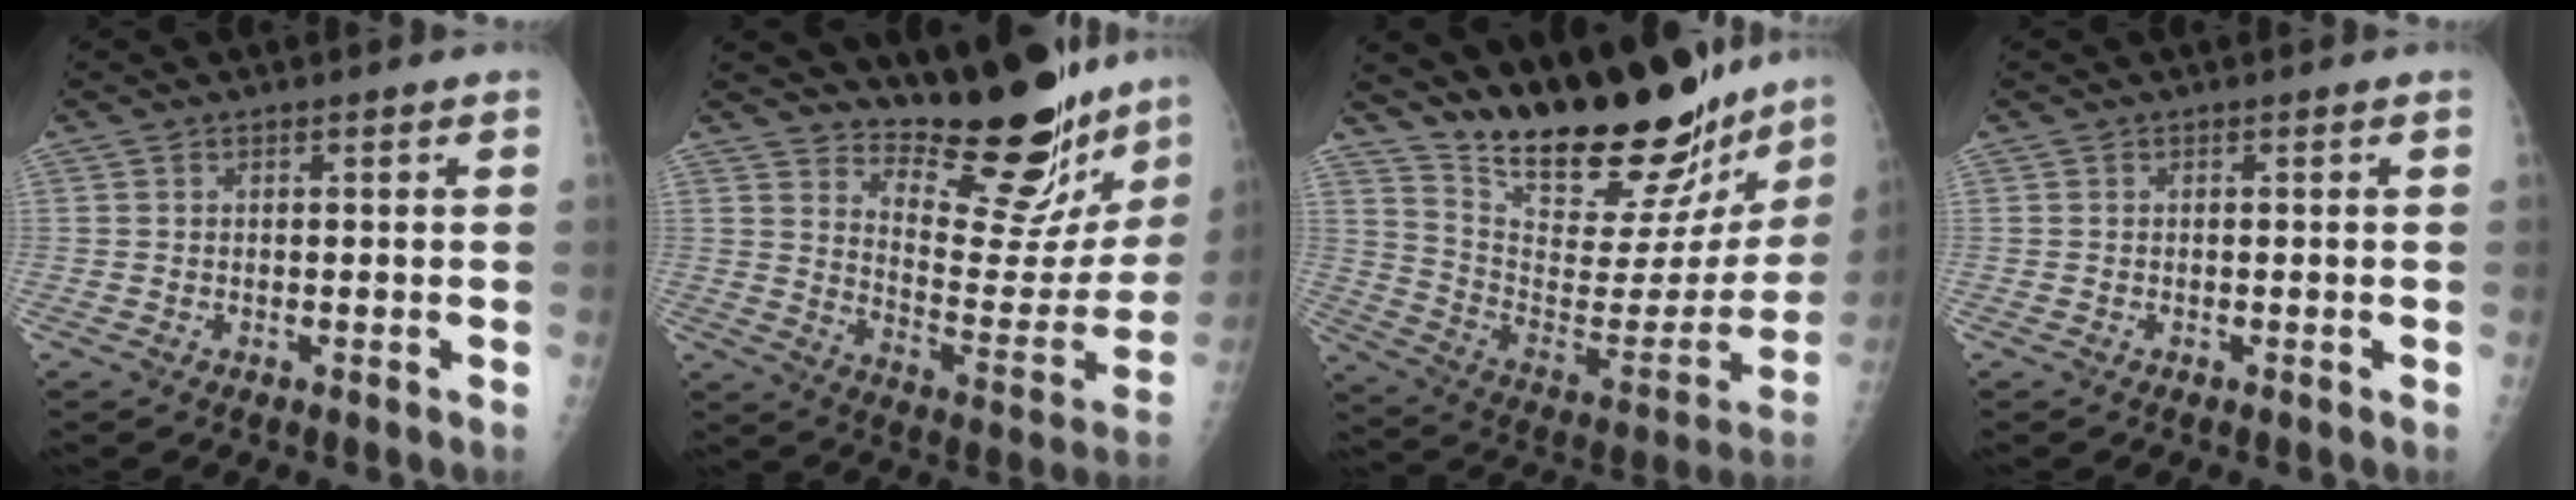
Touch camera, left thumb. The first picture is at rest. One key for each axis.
{"total": 21.8, "fx": 19.1, "fy": 5.4, "fz": 8.9, "tx": -0.083, "ty": -0.159, "tz": 0.269}
{"total": 29.7, "fx": 25.4, "fy": 8.2, "fz": 13.0, "tx": -0.176, "ty": -0.154, "tz": 0.376}
{"total": 0.0}